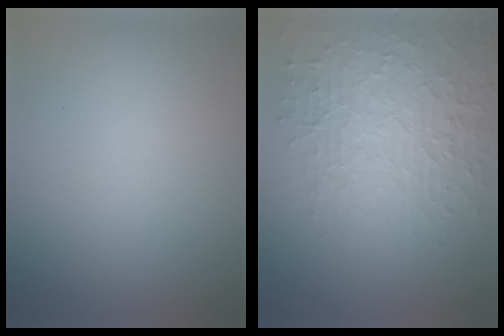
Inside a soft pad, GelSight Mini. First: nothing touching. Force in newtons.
{"total": 6.2, "press": 5.1, "slide": 3.6}